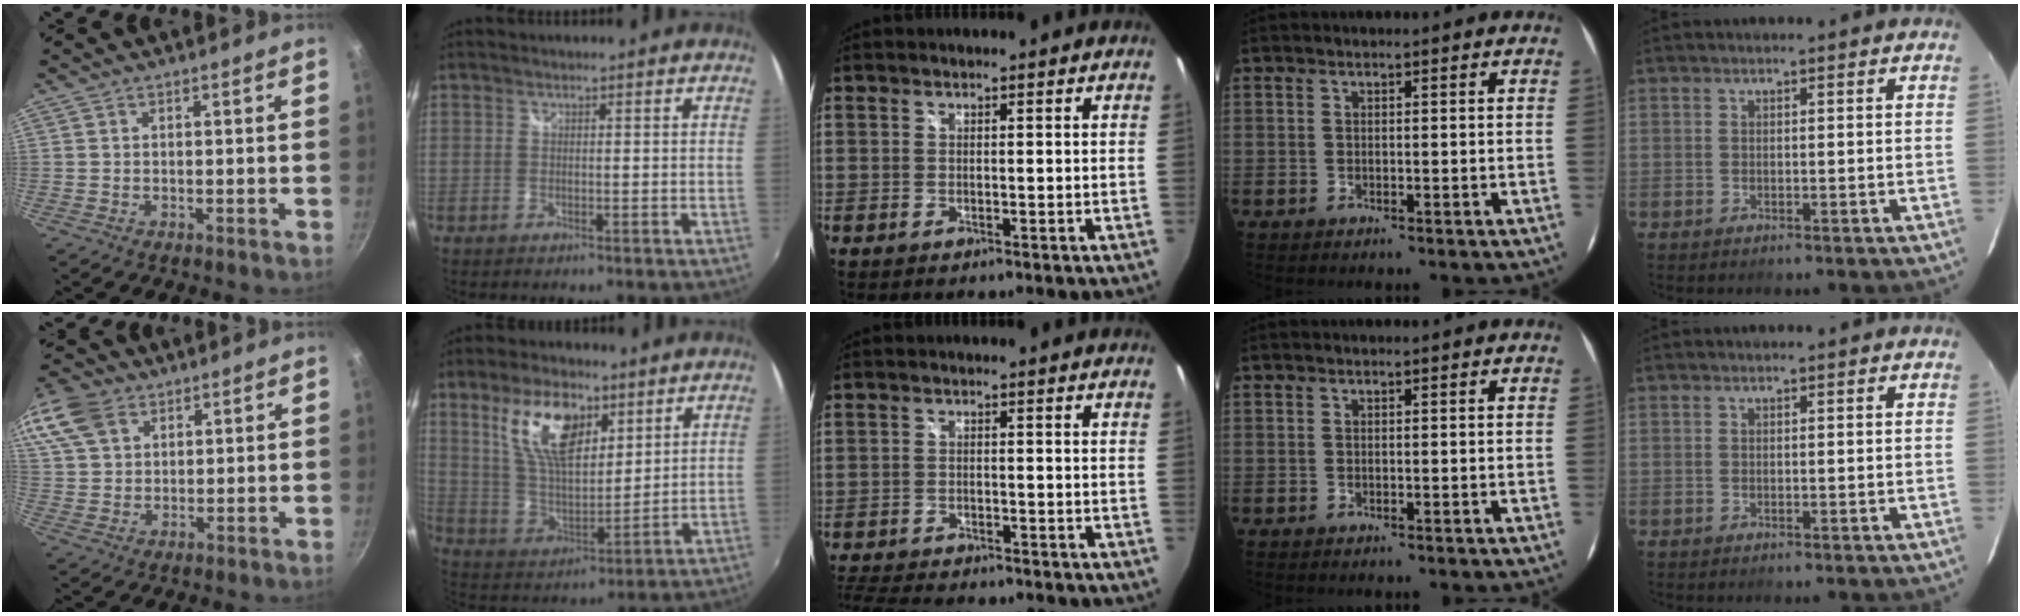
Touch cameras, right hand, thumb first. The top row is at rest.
{"thumb": {"total": 14.9, "force": [7.5, 10.4, 7.6], "torque": [-0.177, 0.017, 0.144]}, "index": {"total": 14.4, "force": [7.4, 6.9, 10.4], "torque": [-0.193, 0.013, 0.148]}, "middle": {"total": 10.7, "force": [-9.5, 2.4, 4.2], "torque": [-0.109, -0.019, -0.156]}}